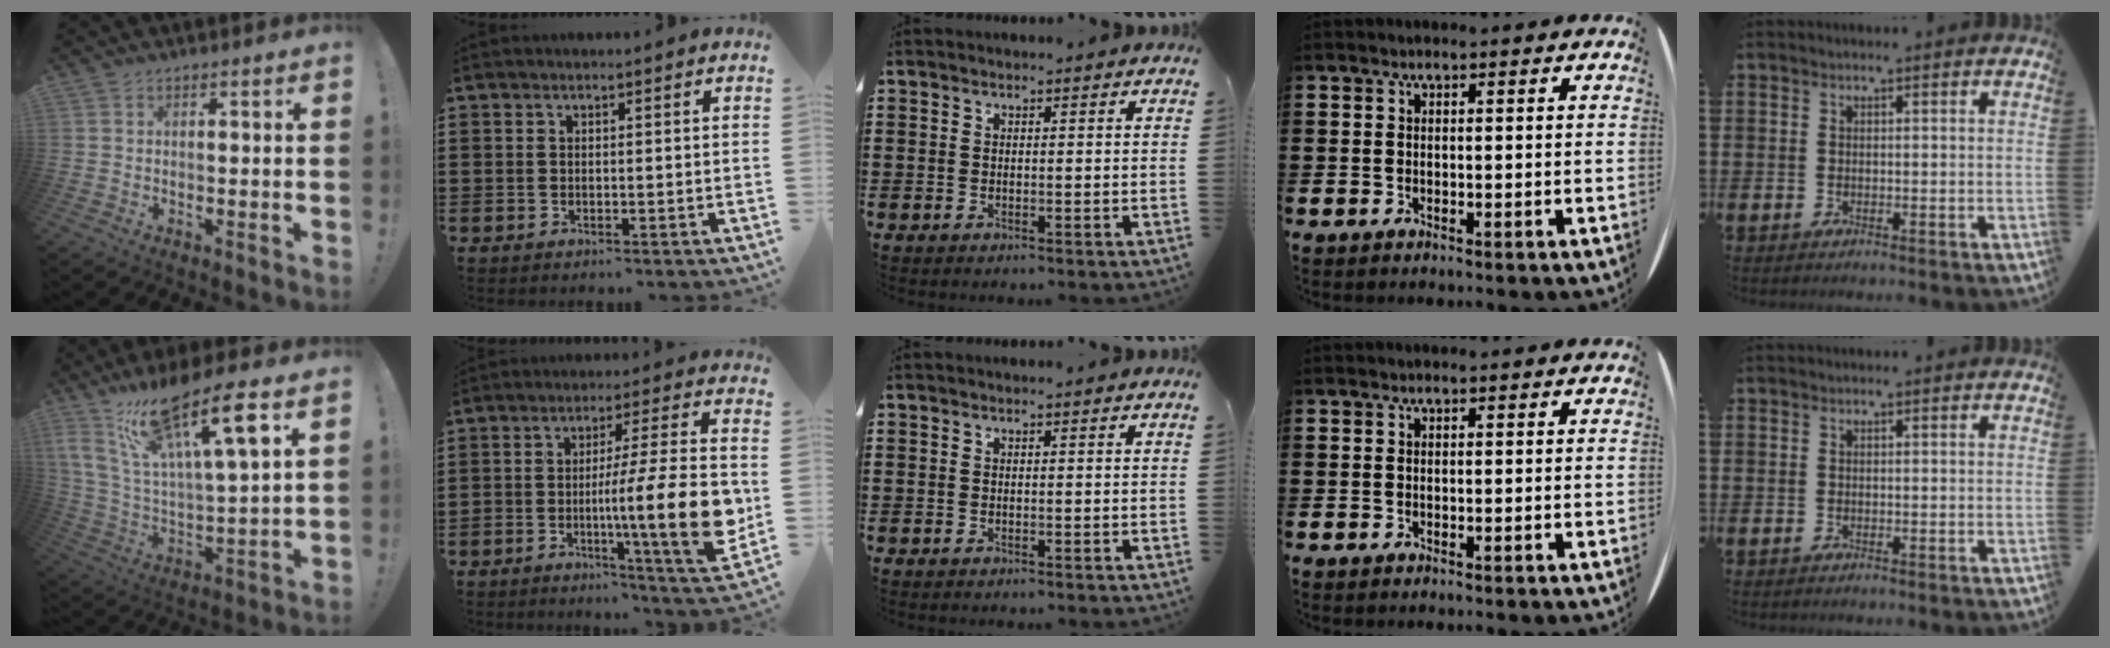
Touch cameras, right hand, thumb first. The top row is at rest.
{"thumb": {"total": 20.7, "force": [13.3, 4.6, 15.2], "torque": [-0.257, -0.076, 0.217]}, "index": {"total": 14.8, "force": [-2.9, 1.2, 14.5], "torque": [-0.224, -0.019, -0.055]}}